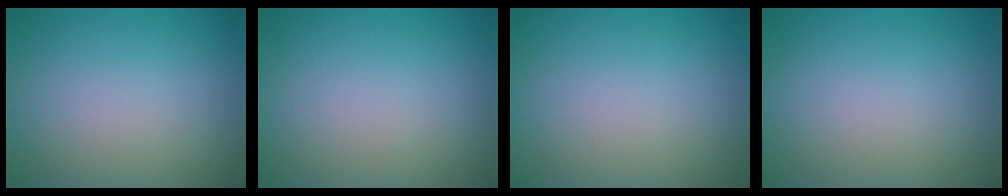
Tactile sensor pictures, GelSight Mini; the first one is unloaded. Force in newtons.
{"total": 0.0}
{"total": 0.0}
{"total": 0.0}